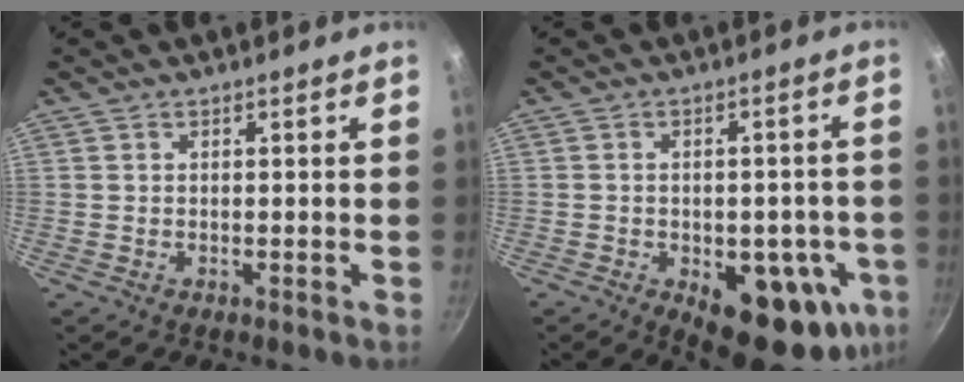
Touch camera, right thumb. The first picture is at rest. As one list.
[{"total": 18.1, "force": [-6.2, 9.0, 14.5], "torque": [-0.131, 0.002, -0.071]}]